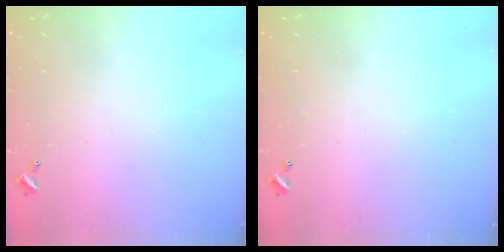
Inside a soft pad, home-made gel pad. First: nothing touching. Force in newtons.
{"total": 0.0}